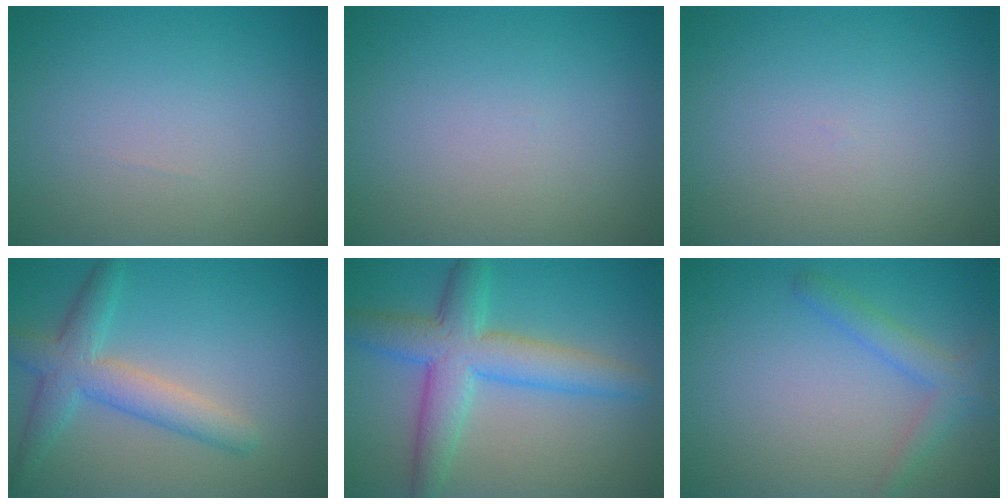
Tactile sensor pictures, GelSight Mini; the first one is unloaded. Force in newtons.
{"total": 0.0}
{"total": 0.0}
{"total": 4.5, "press": 4.5, "slide": 0.1}
{"total": 6.5, "press": 6.5, "slide": 0.1}
{"total": 2.5, "press": 2.5, "slide": 0.2}